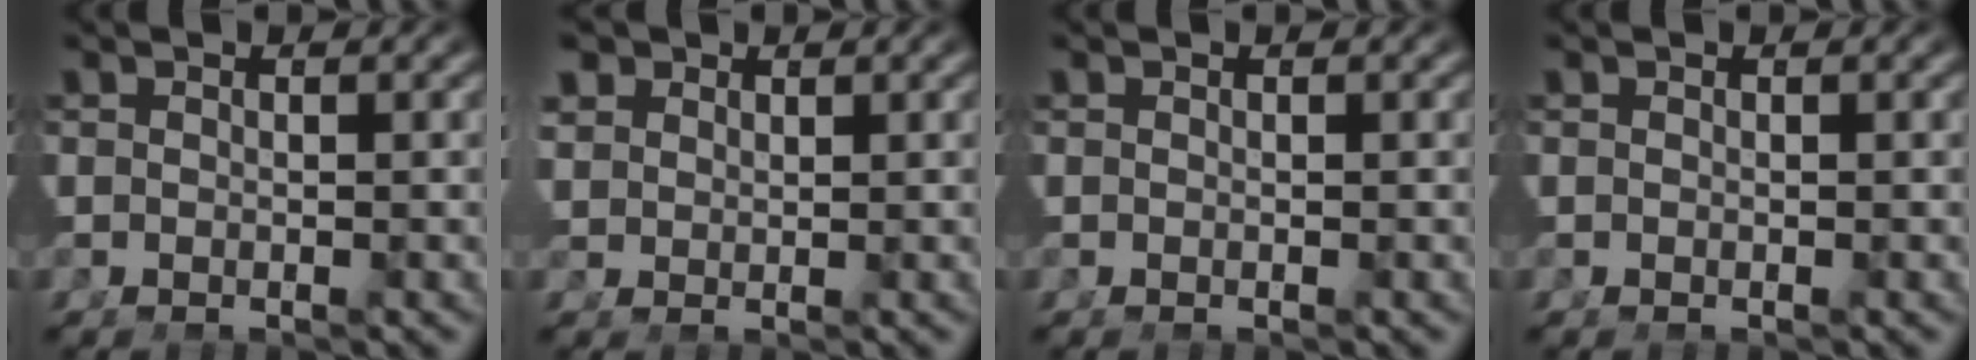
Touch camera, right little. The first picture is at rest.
{"total": 1.6, "force": [1.3, 0.5, 0.7], "torque": [-0.014, -0.003, 0.037]}
{"total": 0.0}
{"total": 0.0}